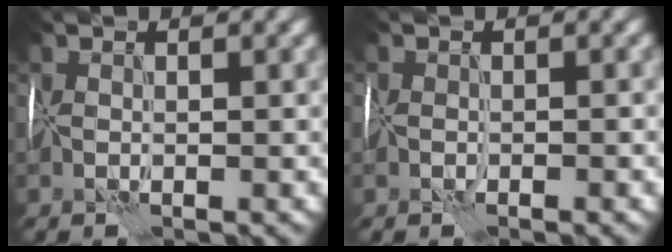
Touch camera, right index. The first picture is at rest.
{"total": 1.3, "force": [-0.7, 0.8, 0.6], "torque": [0.000, -0.006, -0.009]}